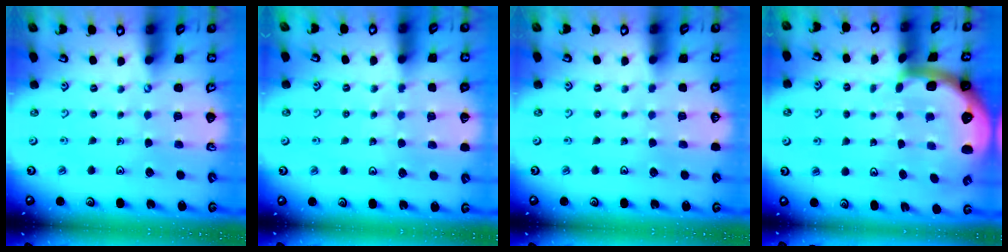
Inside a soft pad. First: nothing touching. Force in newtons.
{"total": 3.5, "press": 3.3, "slide": 1.2}
{"total": 0.0}
{"total": 5.3, "press": 5.2, "slide": 0.9}